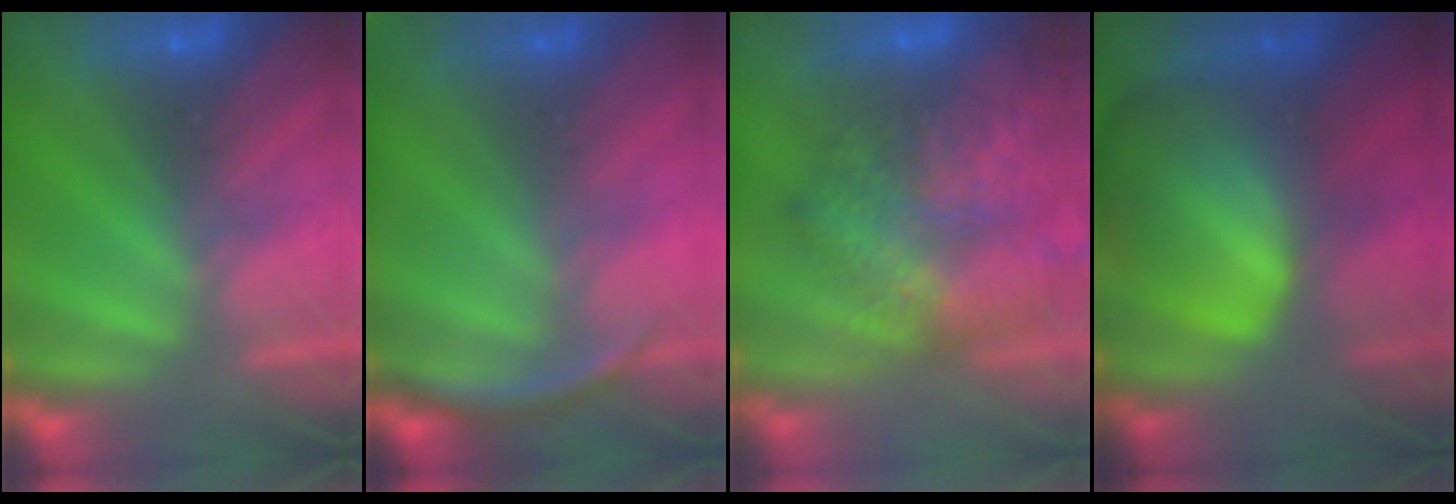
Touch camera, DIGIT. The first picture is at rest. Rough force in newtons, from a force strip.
{"total": 2.9}
{"total": 9.2}
{"total": 9.4}